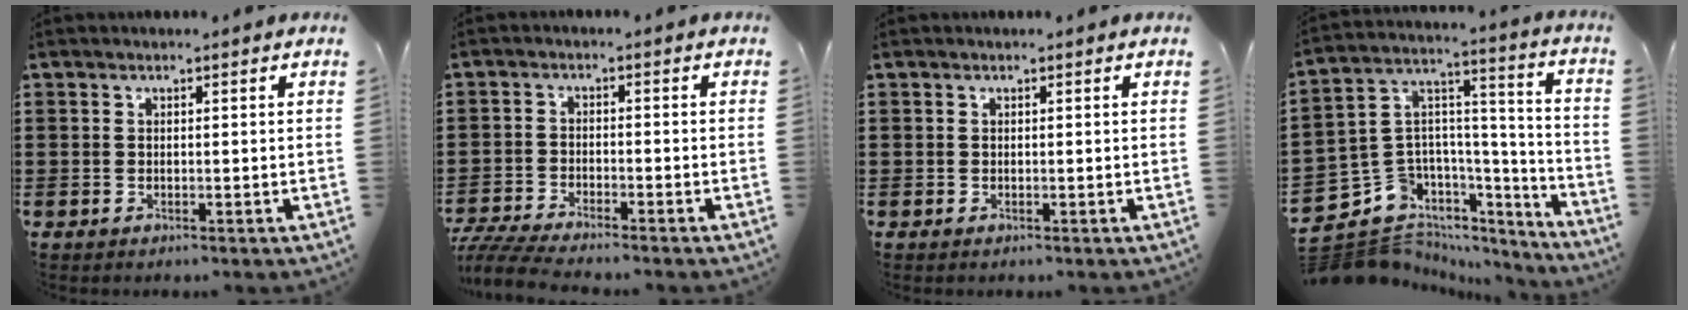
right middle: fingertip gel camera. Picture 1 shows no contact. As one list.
[{"total": 4.6, "force": [-4.5, 0.1, 1.3], "torque": [-0.041, -0.012, -0.093]}, {"total": 0.0}, {"total": 10.1, "force": [-7.1, 7.1, 1.7], "torque": [-0.074, -0.004, -0.133]}]